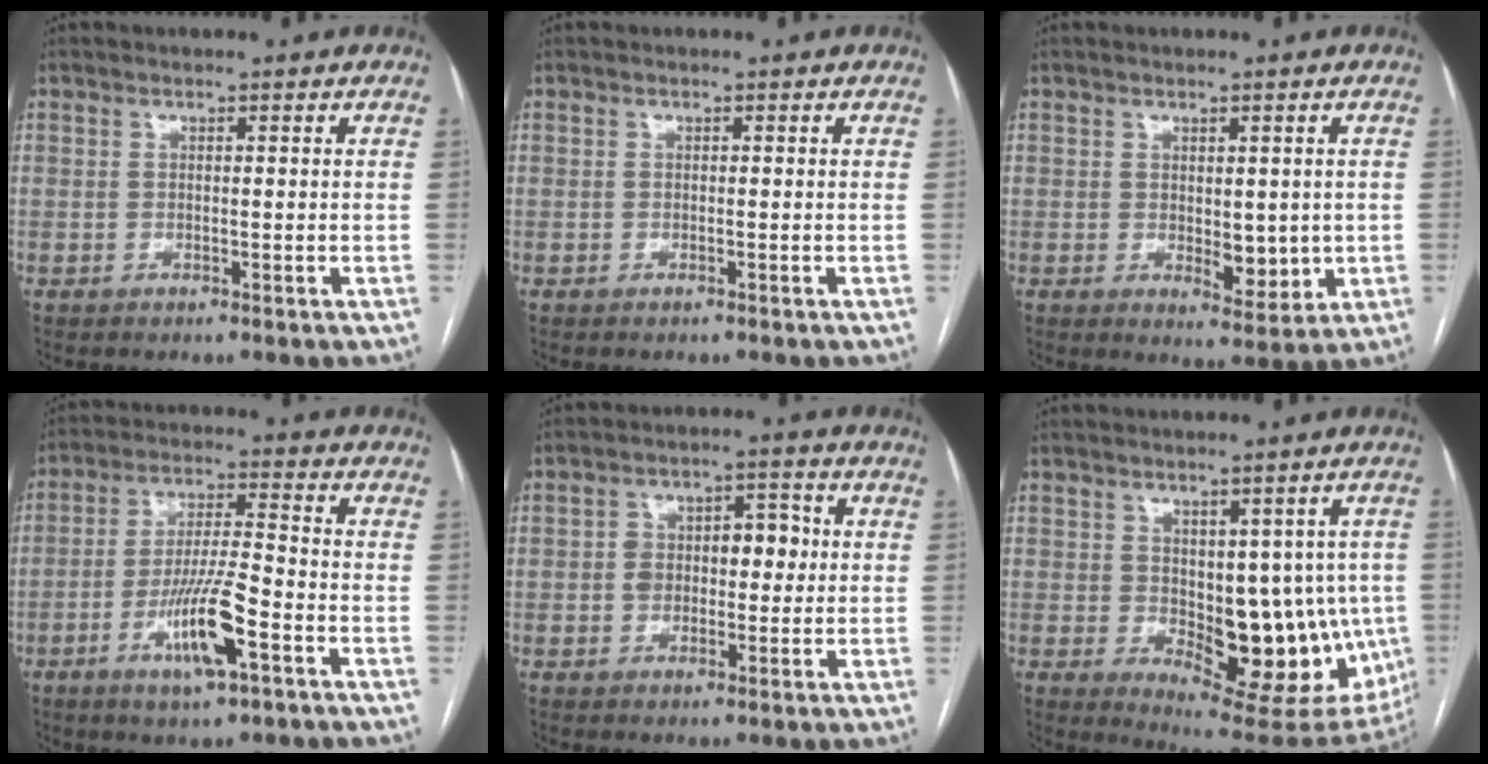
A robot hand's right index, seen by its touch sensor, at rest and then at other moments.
{"total": 0.0}
{"total": 5.1, "force": [-0.2, 2.6, 4.4], "torque": [-0.058, -0.010, 0.009]}
{"total": 10.8, "force": [-4.6, 1.3, 9.6], "torque": [-0.183, -0.009, -0.081]}
{"total": 7.1, "force": [0.5, 4.2, 5.7], "torque": [-0.088, 0.031, 0.011]}
{"total": 16.6, "force": [-1.8, 8.0, 14.5], "torque": [-0.160, -0.001, 0.002]}